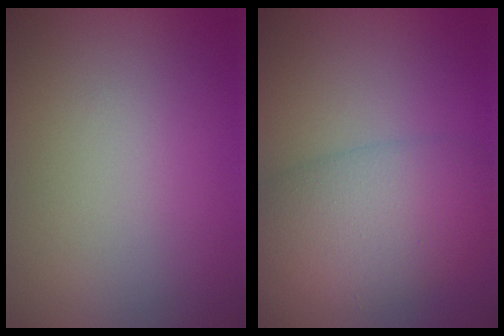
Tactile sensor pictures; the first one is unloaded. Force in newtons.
{"total": 7.8, "press": 7.8, "slide": 0.2}